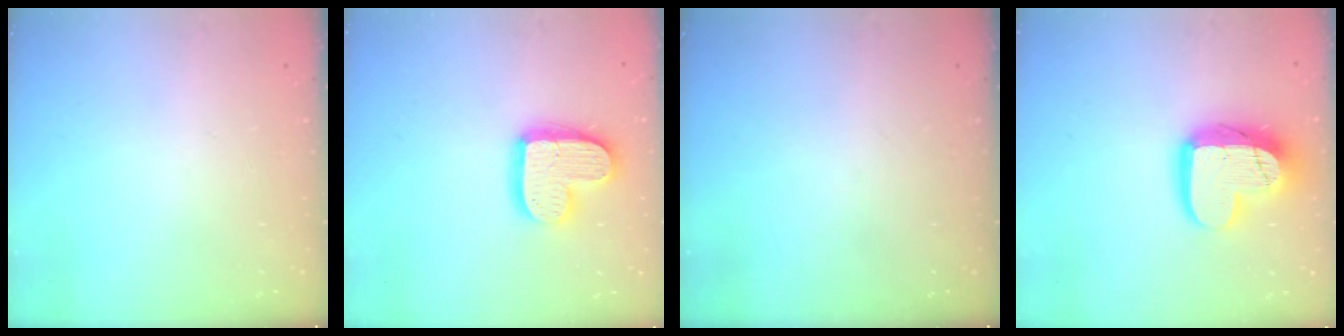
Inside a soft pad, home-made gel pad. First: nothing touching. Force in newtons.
{"total": 15.5, "press": 15.4, "slide": 1.2}
{"total": 0.0}
{"total": 16.1, "press": 16.1, "slide": 0.9}